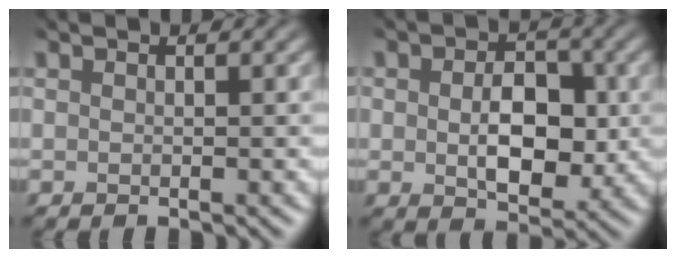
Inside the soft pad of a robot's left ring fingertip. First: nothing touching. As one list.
[{"total": 4.2, "force": [-1.9, 2.6, 2.6], "torque": [-0.064, -0.024, -0.001]}]